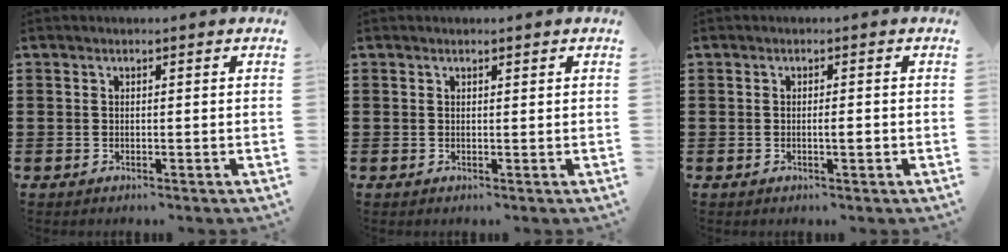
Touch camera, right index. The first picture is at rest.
{"total": 0.5, "force": [0.4, 0.3, 0.2], "torque": [-0.004, 0.002, 0.008]}
{"total": 1.5, "force": [-0.3, 0.3, 1.5], "torque": [-0.026, -0.001, -0.005]}